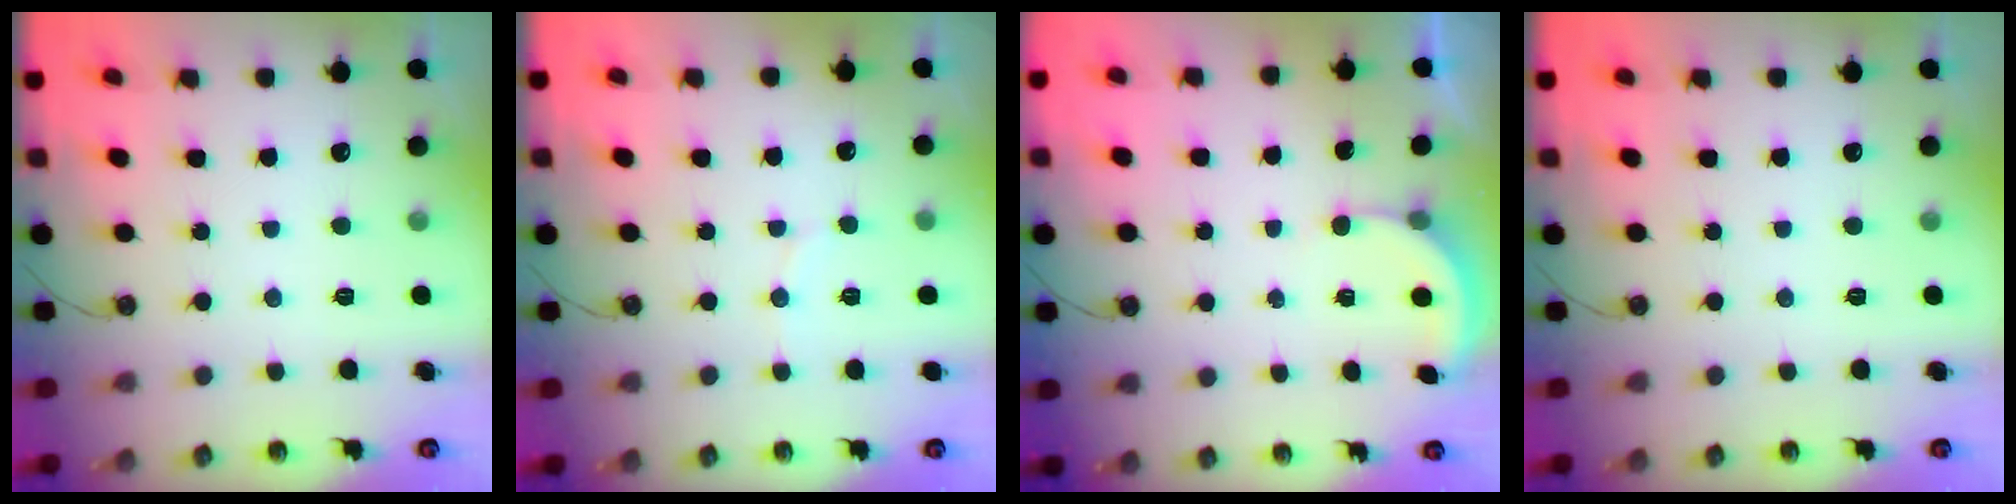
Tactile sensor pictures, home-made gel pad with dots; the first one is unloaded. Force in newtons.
{"total": 2.9, "press": 2.9, "slide": 0.3}
{"total": 1.6, "press": 1.6, "slide": 0.3}
{"total": 0.0}